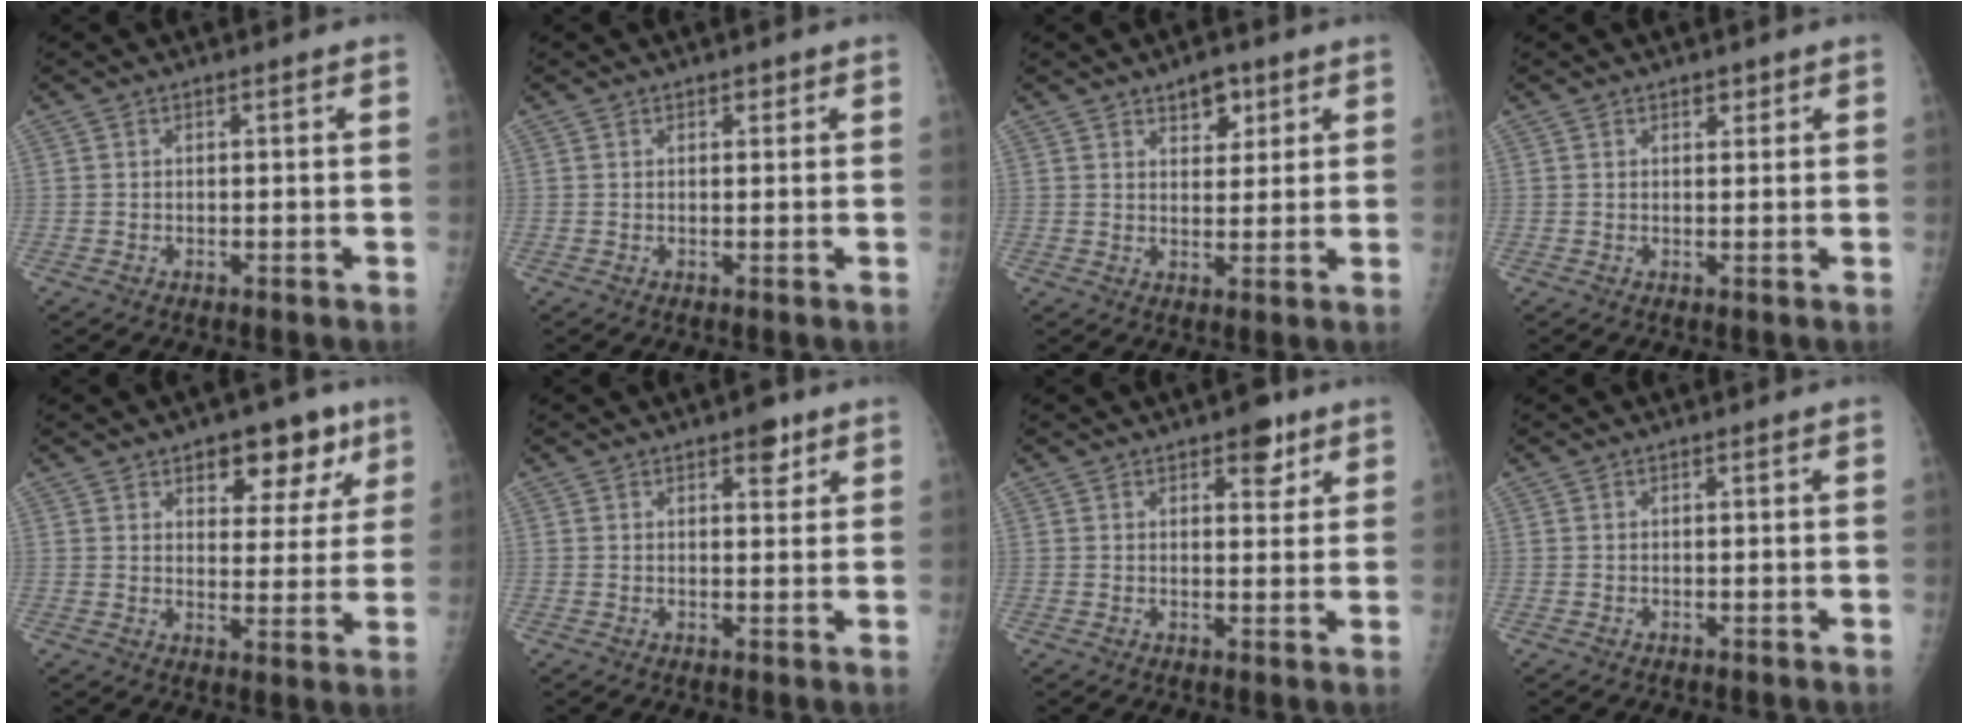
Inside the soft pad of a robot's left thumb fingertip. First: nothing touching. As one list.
[{"total": 1.0, "force": [0.7, 0.6, 0.4], "torque": [0.003, -0.003, 0.007]}, {"total": 5.1, "force": [3.0, 3.0, 2.9], "torque": [-0.016, -0.015, 0.044]}, {"total": 1.4, "force": [1.0, 0.9, 0.6], "torque": [0.004, -0.005, 0.012]}, {"total": 11.0, "force": [6.2, 6.1, 6.7], "torque": [-0.039, -0.024, 0.082]}, {"total": 3.5, "force": [2.1, 1.8, 2.1], "torque": [-0.009, -0.008, 0.026]}, {"total": 4.8, "force": [2.8, 2.6, 2.8], "torque": [-0.012, -0.012, 0.034]}, {"total": 0.0}]